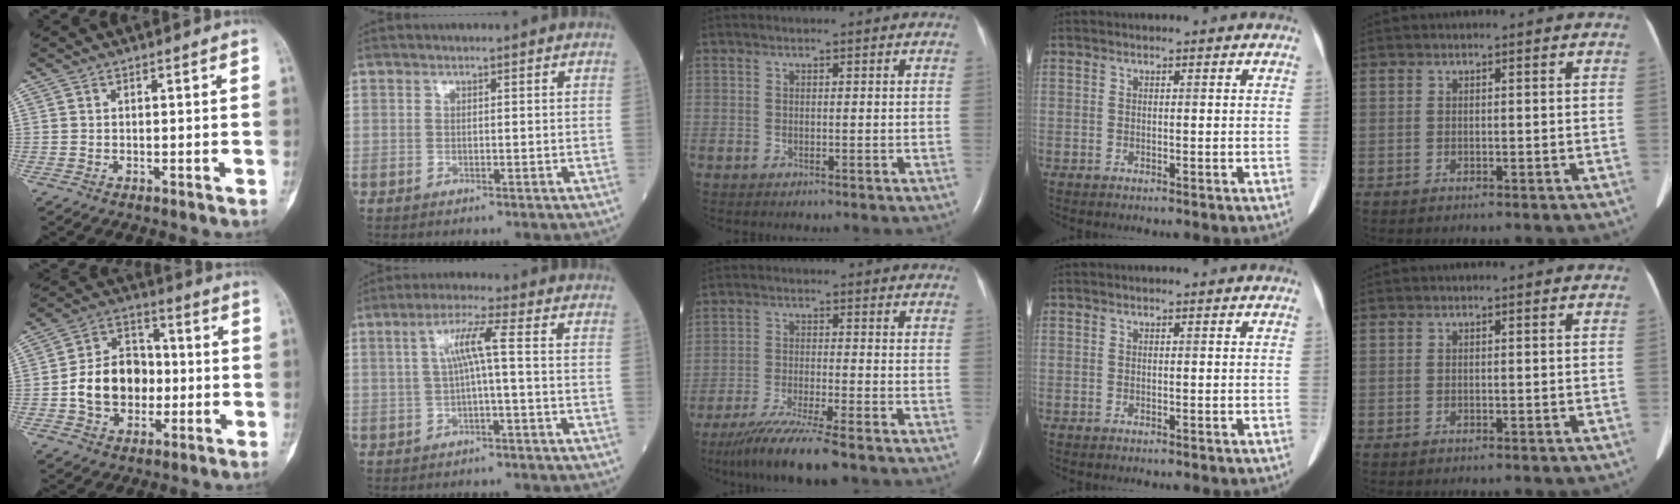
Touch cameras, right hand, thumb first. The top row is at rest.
{"thumb": {"total": 14.1, "force": [-1.6, 10.9, 8.9], "torque": [-0.120, 0.033, -0.029]}, "index": {"total": 5.1, "force": [0.2, -0.3, 5.1], "torque": [-0.095, 0.018, 0.008]}, "middle": {"total": 9.4, "force": [-7.4, -0.4, 5.8], "torque": [-0.101, -0.030, -0.125]}}